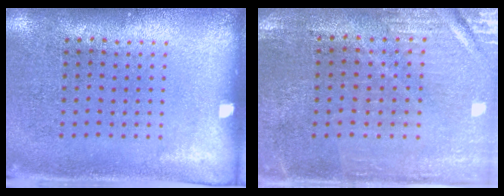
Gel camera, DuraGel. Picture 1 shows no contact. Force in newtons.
{"total": 0.7, "press": 0.6, "slide": 0.2}